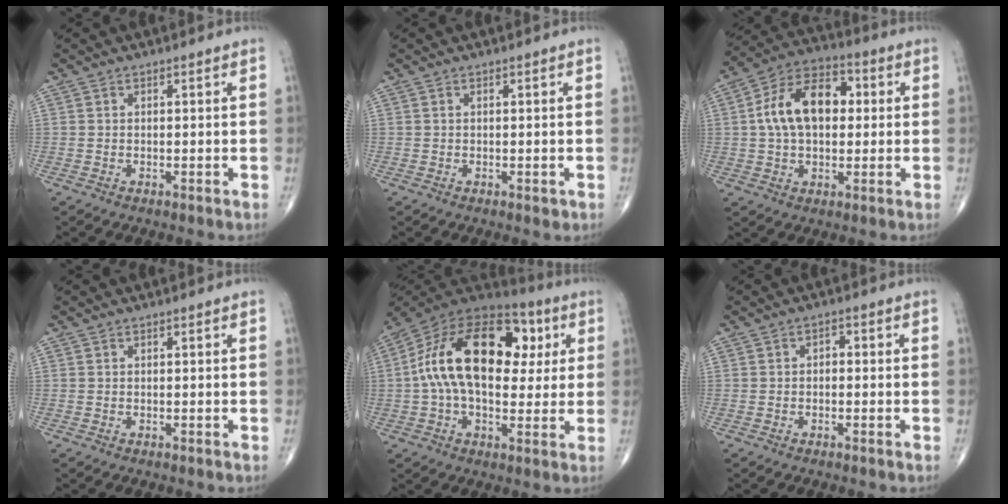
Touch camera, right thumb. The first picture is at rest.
{"total": 0.8, "force": [-0.1, 0.5, 0.7], "torque": [-0.010, -0.003, 0.001]}
{"total": 14.5, "force": [1.9, 9.1, 11.1], "torque": [-0.178, 0.027, 0.022]}
{"total": 0.0}
{"total": 23.9, "force": [4.1, 14.1, 18.9], "torque": [-0.309, 0.026, 0.055]}
{"total": 1.5, "force": [-0.2, 1.1, 1.0], "torque": [-0.007, 0.006, -0.008]}